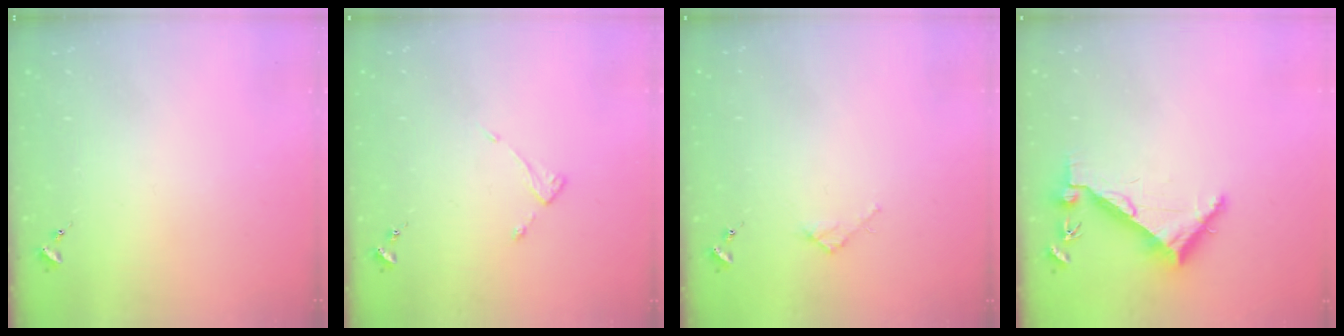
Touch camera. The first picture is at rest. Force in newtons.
{"total": 2.6, "press": 2.6, "slide": 0.3}
{"total": 2.7, "press": 2.7, "slide": 0.3}
{"total": 6.7, "press": 6.7, "slide": 0.8}